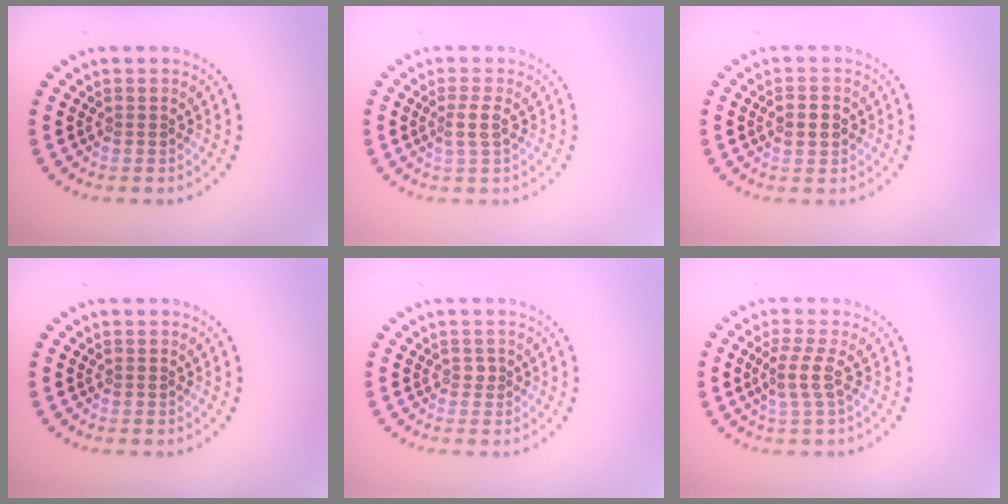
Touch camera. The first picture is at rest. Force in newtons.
{"total": 1.5, "press": 1.2, "slide": 0.9}
{"total": 2.7, "press": 2.7, "slide": 0.0}
{"total": 0.0}
{"total": 0.5, "press": 0.4, "slide": 0.3}
{"total": 2.1, "press": 1.6, "slide": 1.4}